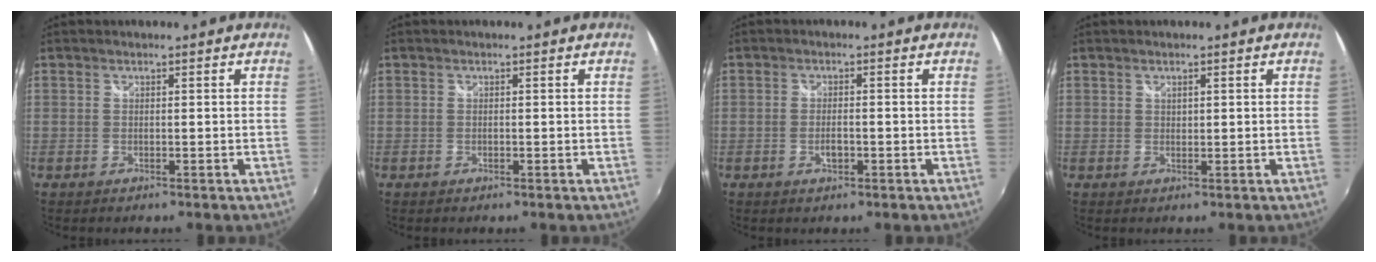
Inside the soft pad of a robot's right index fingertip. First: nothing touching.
{"total": 0.0}
{"total": 2.5, "force": [-0.9, 1.2, 2.1], "torque": [-0.038, -0.002, -0.015]}
{"total": 0.8, "force": [0.6, 0.4, 0.4], "torque": [-0.005, 0.001, 0.011]}